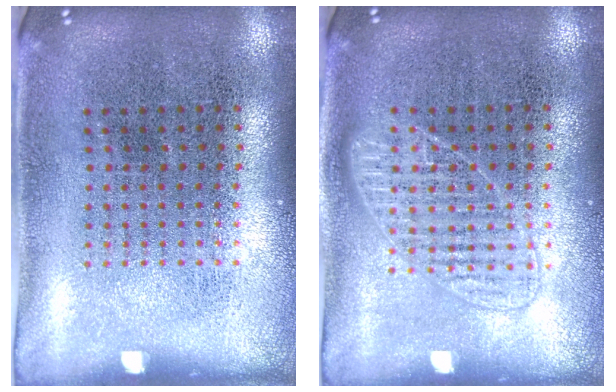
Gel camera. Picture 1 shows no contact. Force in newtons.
{"total": 2.3, "press": 2.2, "slide": 0.3}